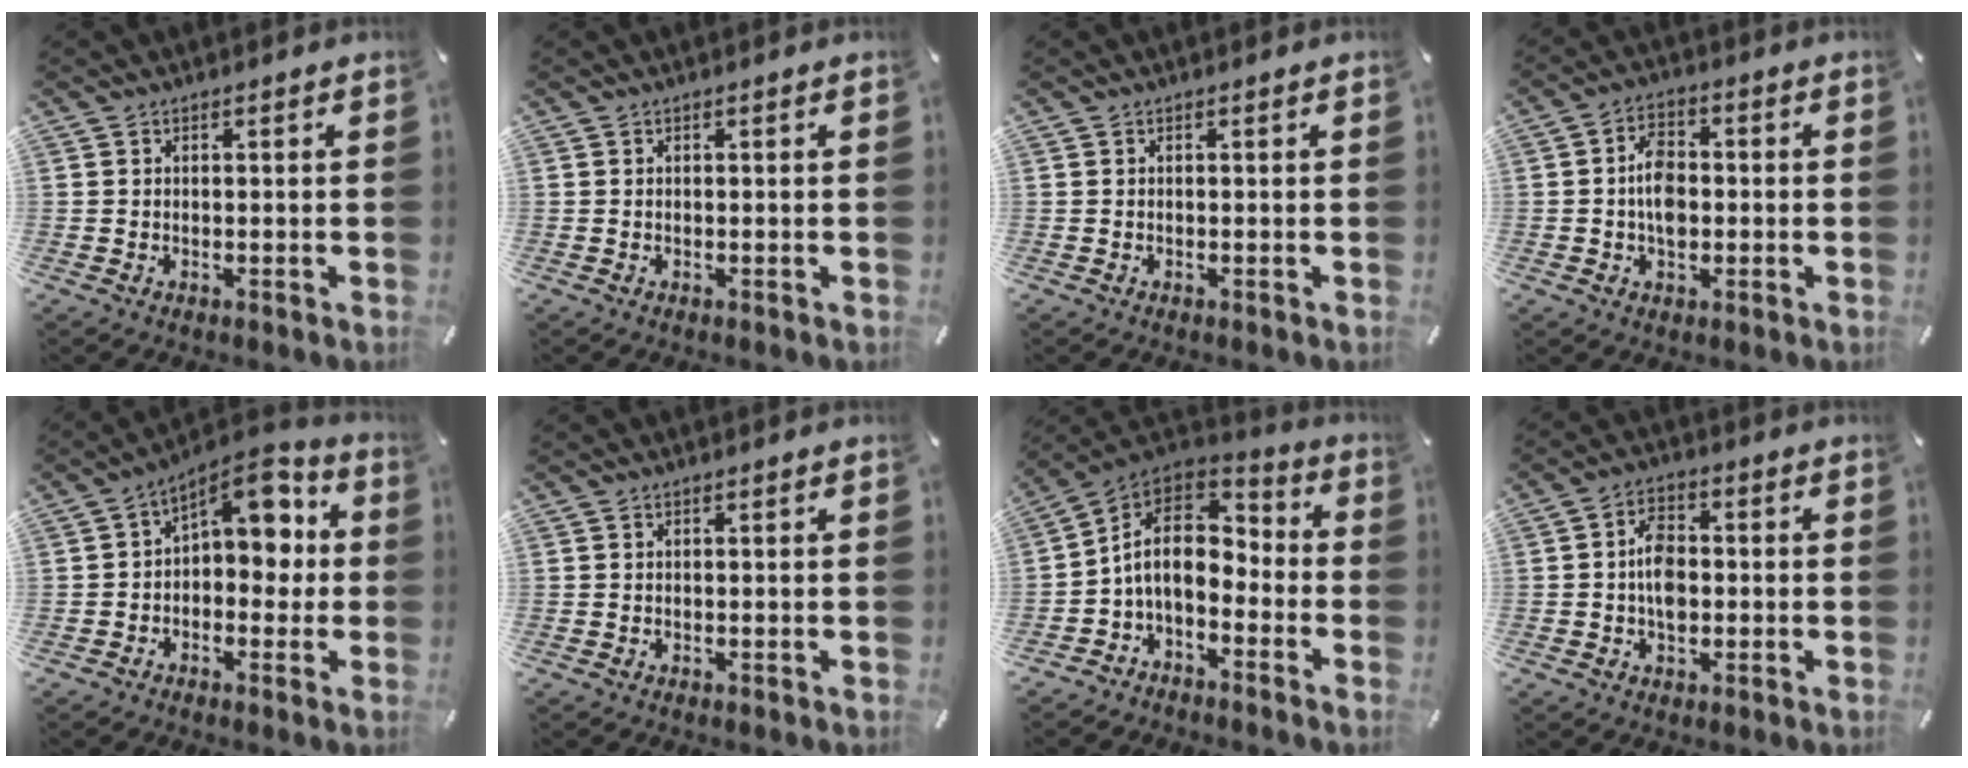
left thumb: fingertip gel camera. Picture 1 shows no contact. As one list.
[{"total": 0.0}, {"total": 0.0}, {"total": 6.9, "force": [-0.7, 4.6, 5.1], "torque": [-0.088, 0.005, -0.017]}, {"total": 8.9, "force": [4.4, 5.0, 5.9], "torque": [-0.077, -0.041, 0.071]}, {"total": 0.0}, {"total": 10.8, "force": [-1.7, 7.6, 7.5], "torque": [-0.156, 0.013, -0.029]}, {"total": 6.8, "force": [-0.7, 4.5, 5.1], "torque": [-0.081, 0.007, -0.015]}]